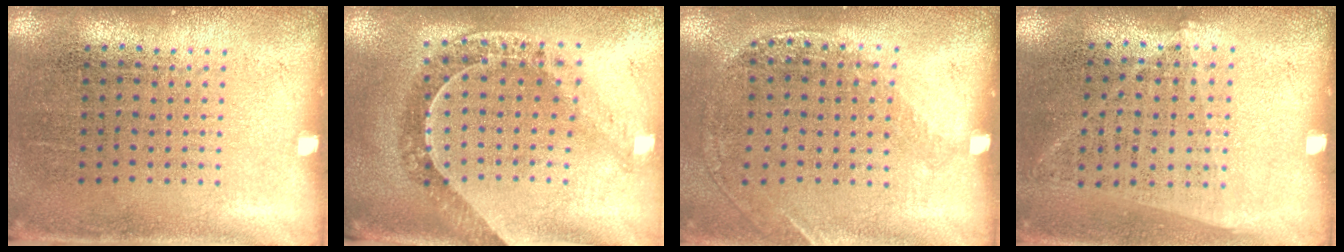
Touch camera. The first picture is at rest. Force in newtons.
{"total": 1.1, "press": 1.1, "slide": 0.1}
{"total": 1.2, "press": 1.1, "slide": 0.4}
{"total": 1.0, "press": 0.9, "slide": 0.5}